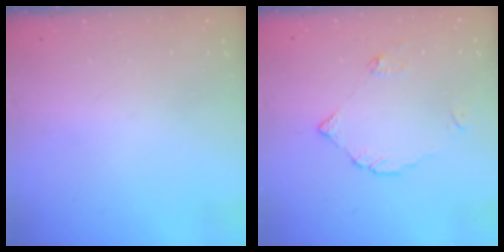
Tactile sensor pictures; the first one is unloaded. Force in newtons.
{"total": 3.9, "press": 3.9, "slide": 0.0}